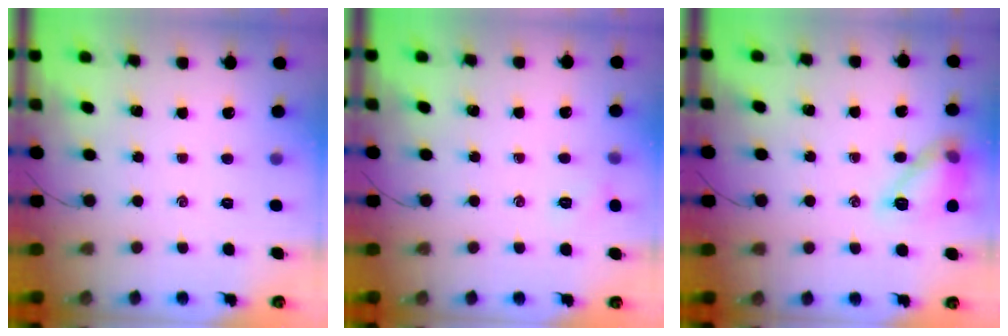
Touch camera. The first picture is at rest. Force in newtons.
{"total": 4.6, "press": 4.4, "slide": 1.2}
{"total": 11.9, "press": 11.9, "slide": 0.3}